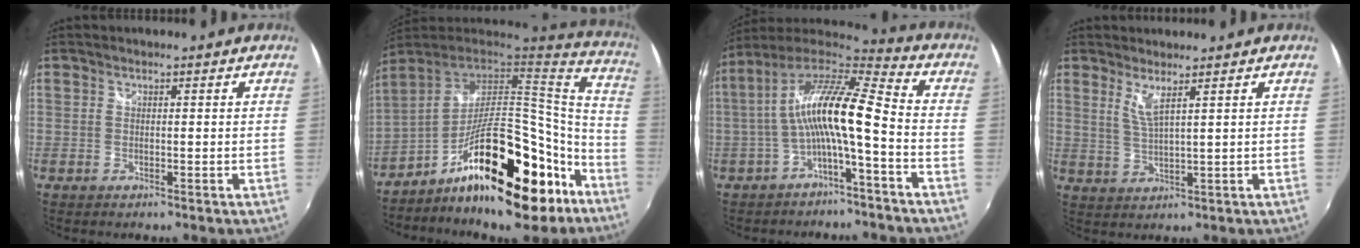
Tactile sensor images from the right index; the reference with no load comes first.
{"total": 24.6, "force": [-12.6, 8.9, 19.1], "torque": [-0.290, 0.005, -0.202]}
{"total": 14.1, "force": [-2.2, 2.2, 13.8], "torque": [-0.262, 0.018, -0.045]}
{"total": 3.3, "force": [2.2, -0.2, 2.5], "torque": [-0.053, -0.010, 0.039]}